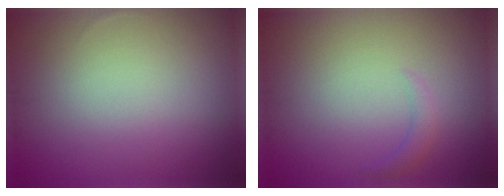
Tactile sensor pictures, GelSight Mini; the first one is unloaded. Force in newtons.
{"total": 1.3, "press": 1.3, "slide": 0.1}